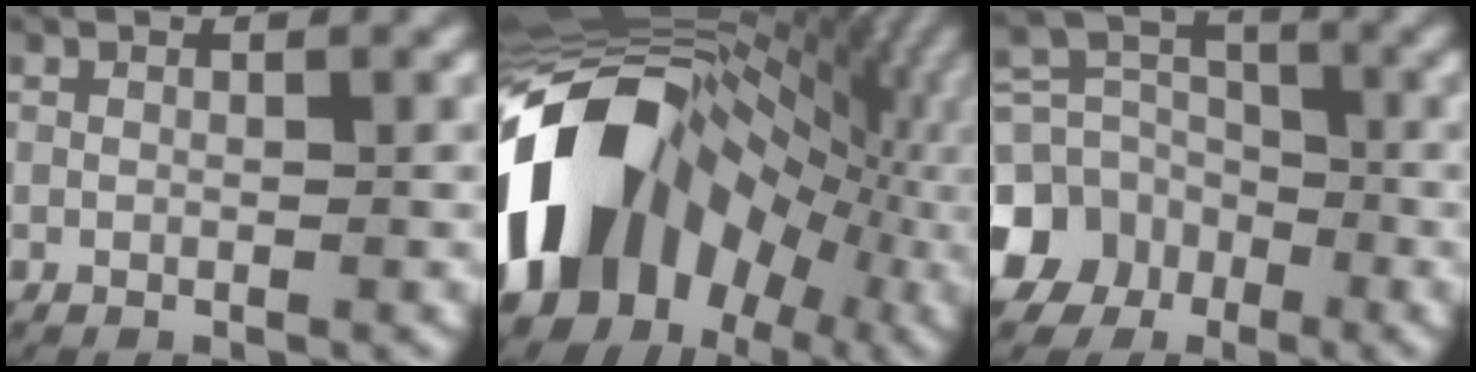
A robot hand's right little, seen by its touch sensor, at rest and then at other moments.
{"total": 26.7, "force": [-1.6, 18.1, 19.6], "torque": [-0.290, -0.003, -0.025]}
{"total": 10.0, "force": [-2.8, 8.7, 4.1], "torque": [-0.070, -0.034, -0.049]}